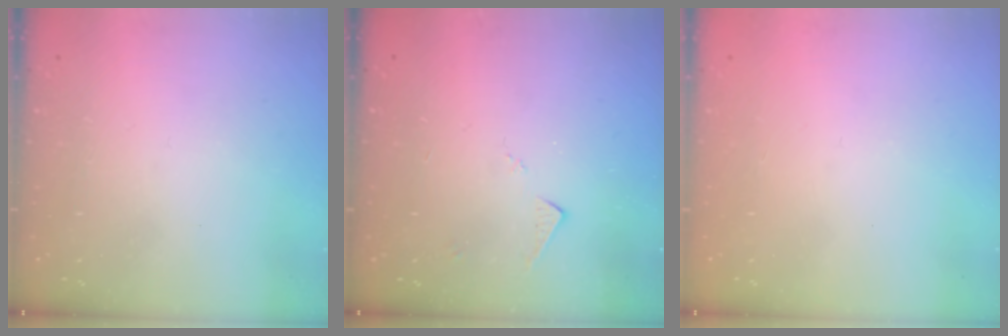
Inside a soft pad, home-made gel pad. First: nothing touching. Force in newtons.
{"total": 3.5, "press": 3.4, "slide": 0.5}
{"total": 1.1, "press": 1.0, "slide": 0.1}